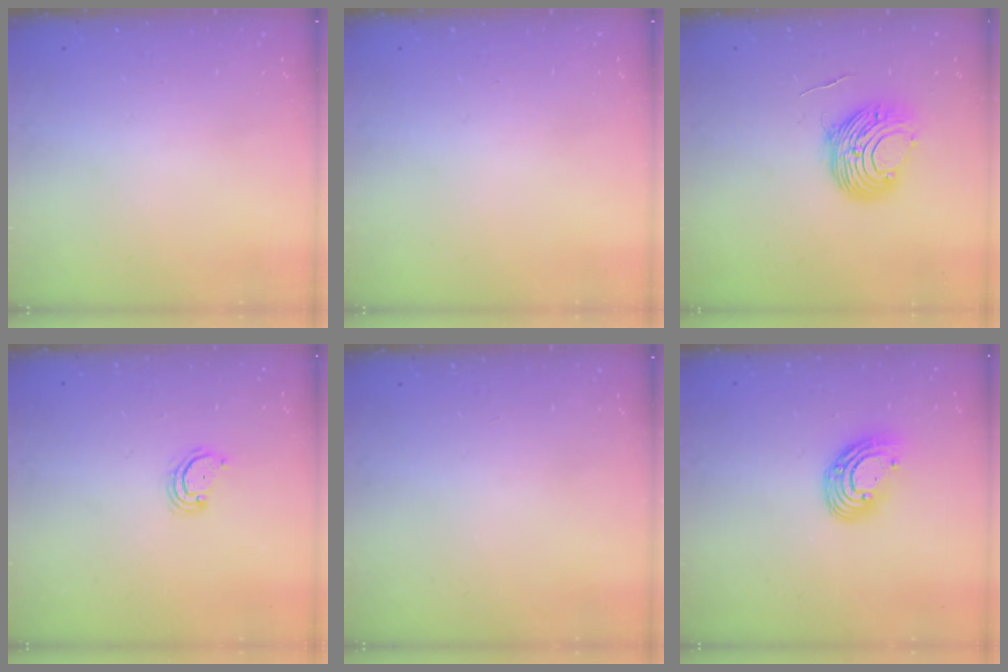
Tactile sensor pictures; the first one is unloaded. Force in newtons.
{"total": 0.0}
{"total": 10.1, "press": 10.0, "slide": 0.9}
{"total": 2.9, "press": 2.8, "slide": 0.4}
{"total": 0.0}
{"total": 10.5, "press": 10.4, "slide": 1.1}